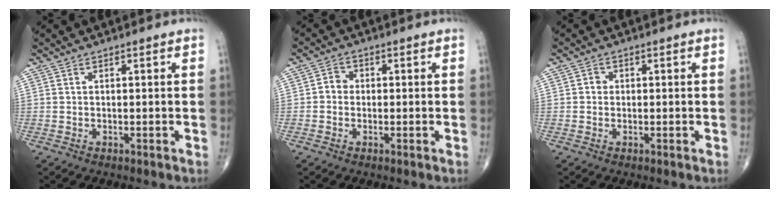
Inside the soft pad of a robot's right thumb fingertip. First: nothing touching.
{"total": 2.6, "force": [-0.3, 2.3, 1.2], "torque": [-0.005, 0.009, -0.013]}
{"total": 1.3, "force": [0.0, 1.2, 0.5], "torque": [0.000, 0.004, -0.003]}